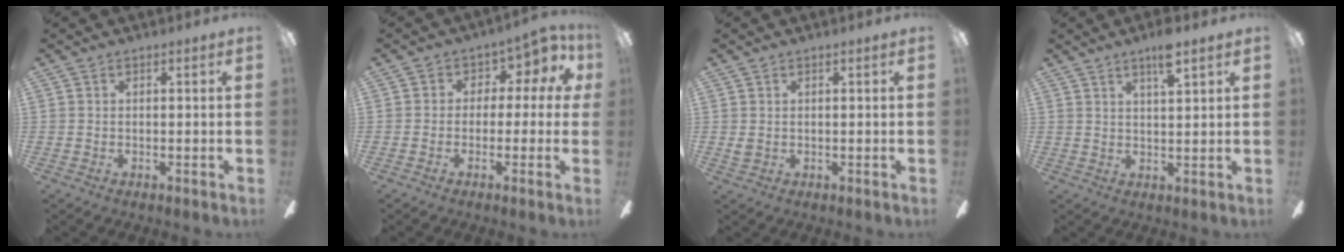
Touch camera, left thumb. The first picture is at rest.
{"total": 5.6, "force": [0.6, 4.2, 3.6], "torque": [-0.050, -0.002, 0.007]}
{"total": 1.1, "force": [0.1, 0.9, 0.7], "torque": [-0.013, 0.004, 0.002]}
{"total": 5.8, "force": [4.2, 0.8, 4.0], "torque": [-0.071, -0.016, 0.067]}